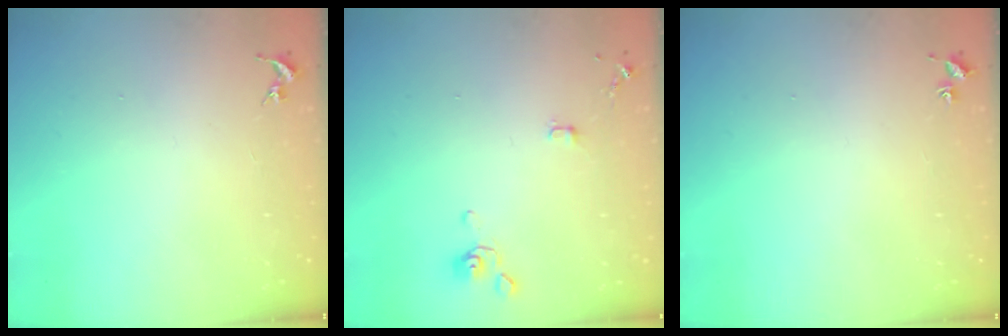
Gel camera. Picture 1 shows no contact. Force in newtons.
{"total": 4.6, "press": 4.6, "slide": 0.7}
{"total": 1.8, "press": 1.8, "slide": 0.2}